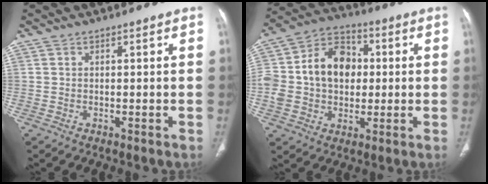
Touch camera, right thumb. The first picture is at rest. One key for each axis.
{"total": 17.2, "fx": 1.1, "fy": 12.9, "fz": 11.2, "tx": -0.185, "ty": 0.030, "tz": 0.017}